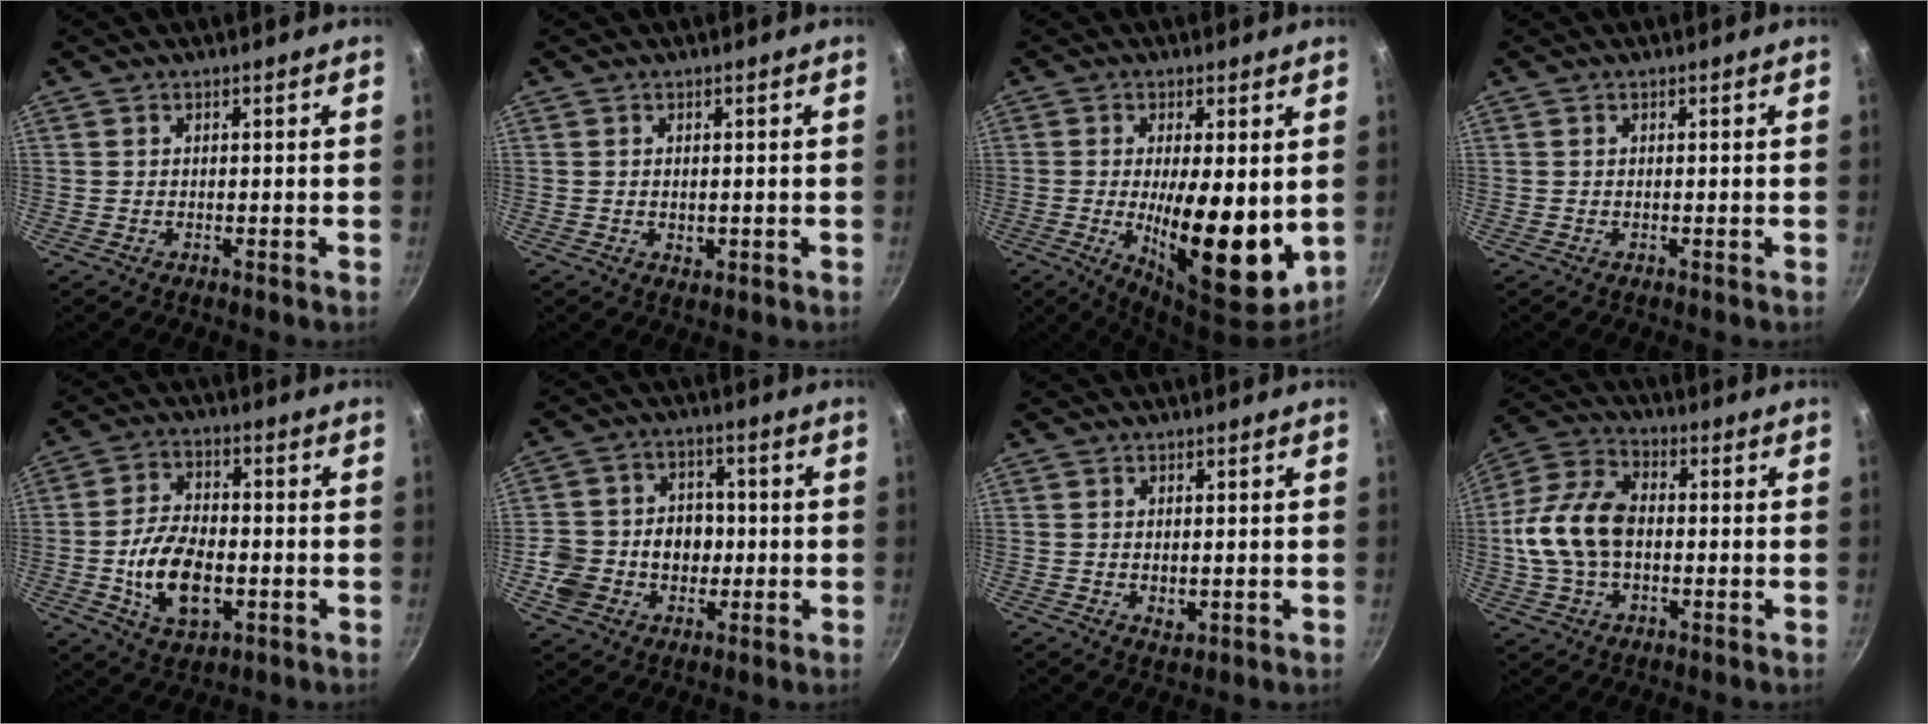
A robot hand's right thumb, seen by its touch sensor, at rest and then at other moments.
{"total": 1.5, "force": [0.0, 1.1, 1.1], "torque": [-0.014, -0.002, 0.001]}
{"total": 16.0, "force": [-0.8, 5.4, 15.0], "torque": [-0.211, -0.023, -0.006]}
{"total": 0.0}
{"total": 12.7, "force": [-2.7, 7.3, 10.0], "torque": [-0.170, 0.014, -0.047]}
{"total": 11.9, "force": [-1.8, 10.2, 5.8], "torque": [-0.077, 0.026, -0.033]}
{"total": 2.2, "force": [0.1, 1.4, 1.7], "torque": [-0.025, -0.005, 0.003]}
{"total": 14.0, "force": [-0.4, 9.2, 10.6], "torque": [-0.194, 0.031, -0.022]}